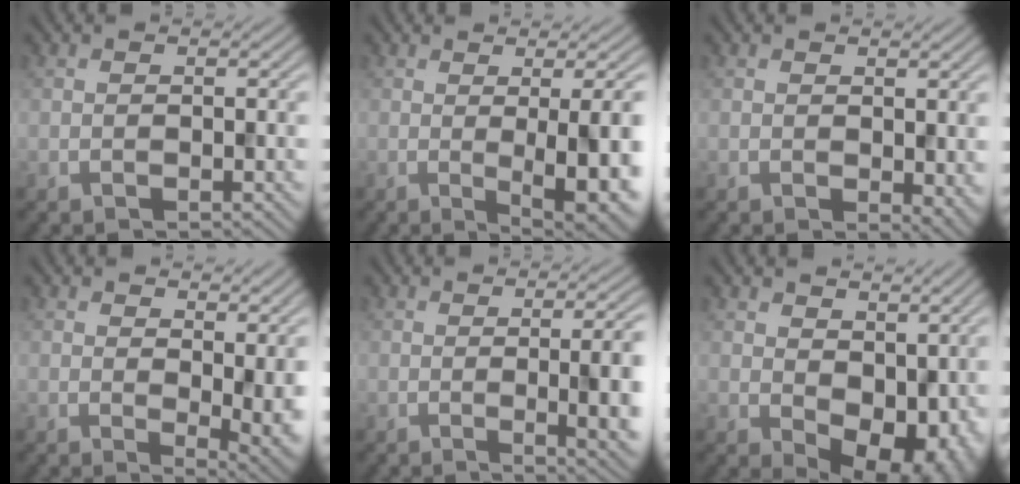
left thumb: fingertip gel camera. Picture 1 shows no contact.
{"total": 9.4, "force": [-0.5, 2.2, 9.1], "torque": [-0.118, 0.004, -0.002]}
{"total": 2.6, "force": [0.1, 1.6, 2.1], "torque": [-0.029, -0.007, 0.007]}
{"total": 5.9, "force": [1.8, 2.4, 5.1], "torque": [-0.075, -0.006, 0.033]}
{"total": 8.6, "force": [-0.5, 2.4, 8.2], "torque": [-0.093, 0.002, -0.006]}
{"total": 10.5, "force": [1.3, 7.0, 7.7], "torque": [-0.117, -0.030, 0.040]}